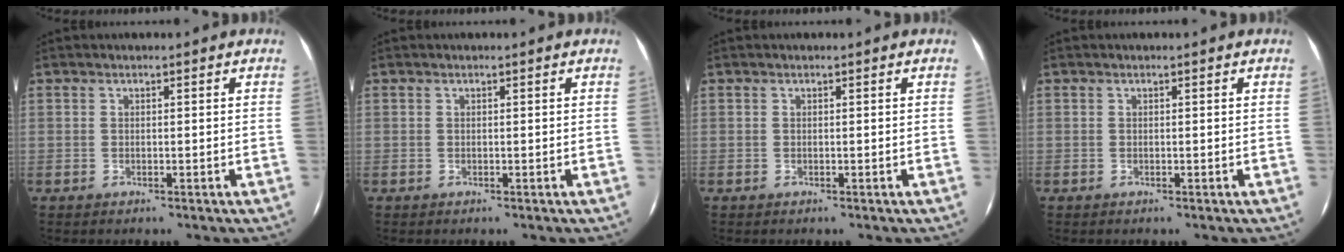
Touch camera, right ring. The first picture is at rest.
{"total": 0.0}
{"total": 0.0}
{"total": 0.0}